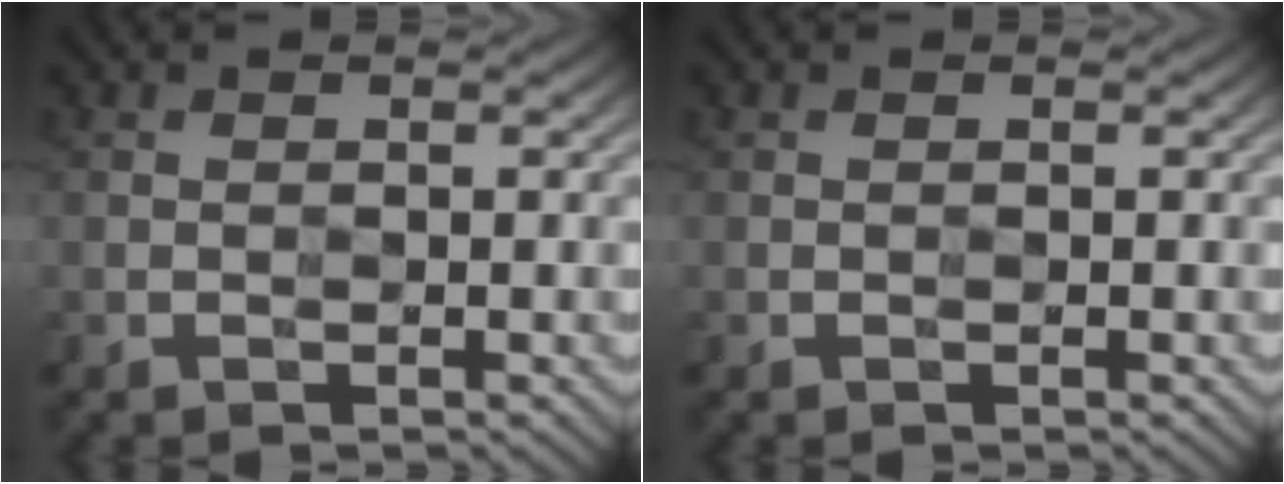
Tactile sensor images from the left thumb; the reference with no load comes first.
{"total": 0.0}